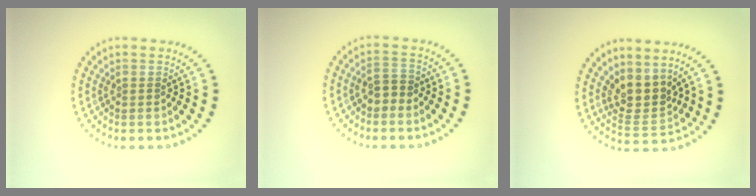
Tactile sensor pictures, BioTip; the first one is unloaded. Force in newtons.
{"total": 1.9, "press": 1.8, "slide": 0.7}
{"total": 3.2, "press": 2.5, "slide": 2.0}